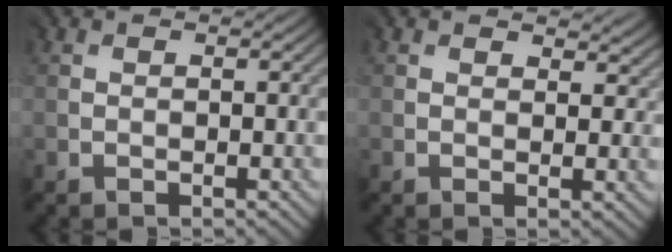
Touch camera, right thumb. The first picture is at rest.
{"total": 4.1, "force": [1.5, 2.3, 3.0], "torque": [-0.036, -0.004, 0.023]}